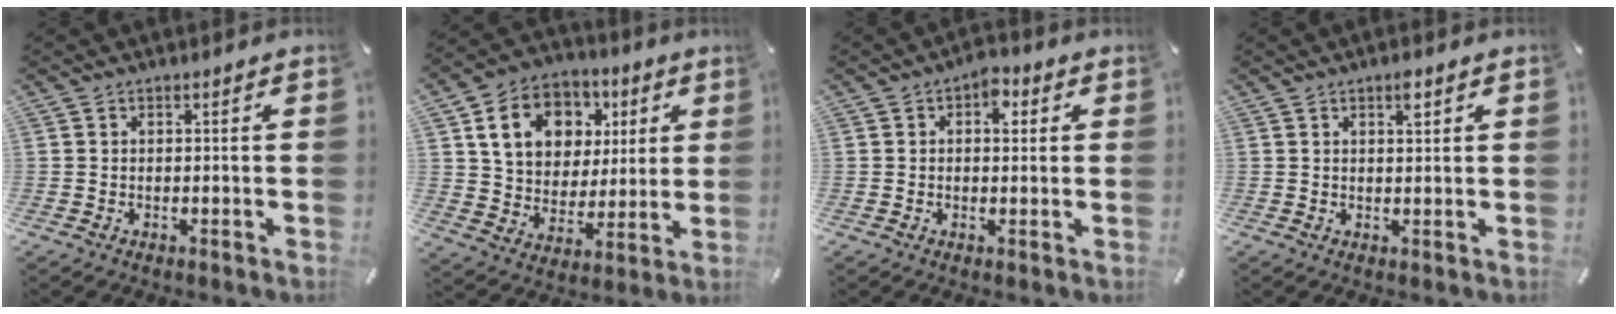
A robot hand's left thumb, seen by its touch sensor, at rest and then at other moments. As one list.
[{"total": 14.6, "force": [5.3, 12.0, 6.4], "torque": [-0.110, -0.005, 0.103]}, {"total": 4.5, "force": [1.1, 2.9, 3.4], "torque": [-0.030, -0.004, 0.008]}, {"total": 2.6, "force": [1.5, 0.9, 2.0], "torque": [-0.026, -0.004, 0.021]}]